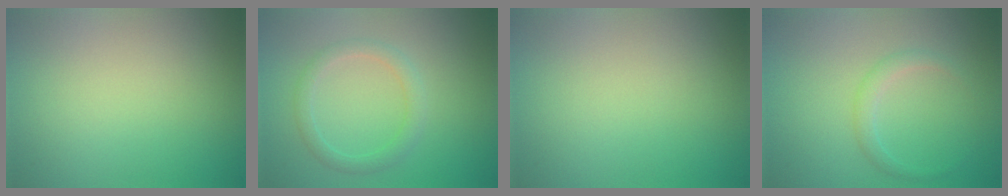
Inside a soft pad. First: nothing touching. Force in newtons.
{"total": 2.0, "press": 2.0, "slide": 0.1}
{"total": 0.0}
{"total": 1.4, "press": 1.4, "slide": 0.1}